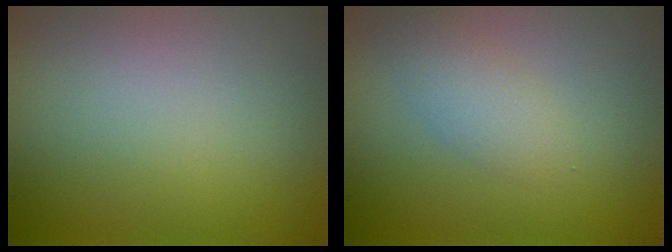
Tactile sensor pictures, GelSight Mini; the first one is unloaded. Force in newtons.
{"total": 1.9, "press": 1.9, "slide": 0.2}